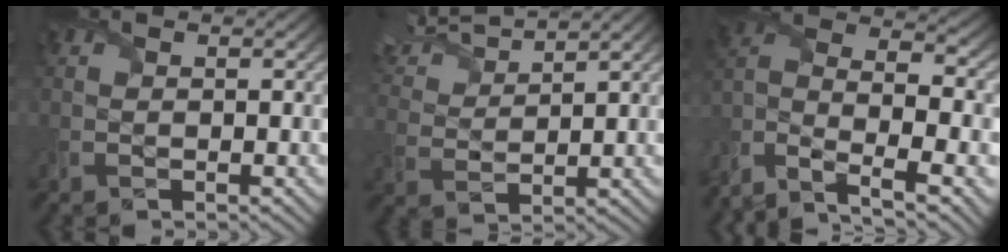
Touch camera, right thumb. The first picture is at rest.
{"total": 7.8, "force": [6.8, 1.5, 3.6], "torque": [-0.086, 0.022, 0.125]}
{"total": 12.9, "force": [-8.1, 4.8, 8.8], "torque": [-0.200, -0.012, -0.156]}